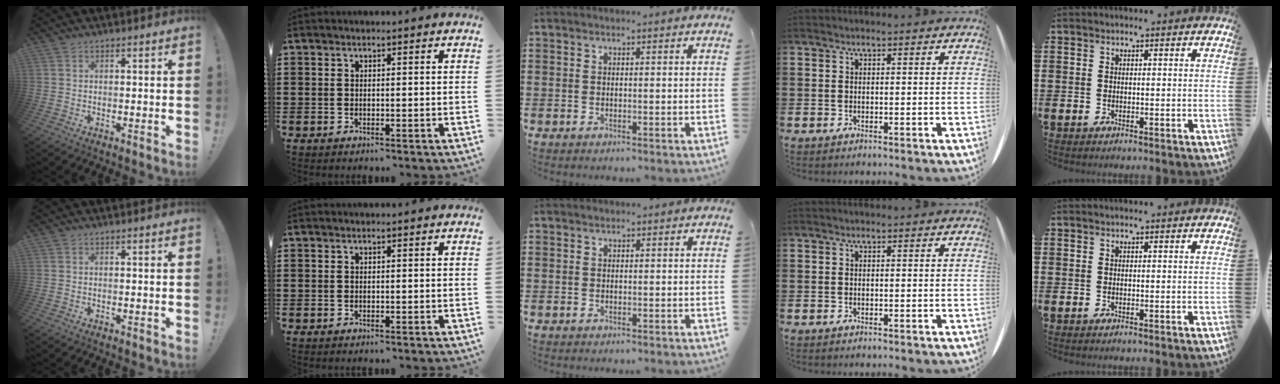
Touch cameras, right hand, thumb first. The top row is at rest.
{}